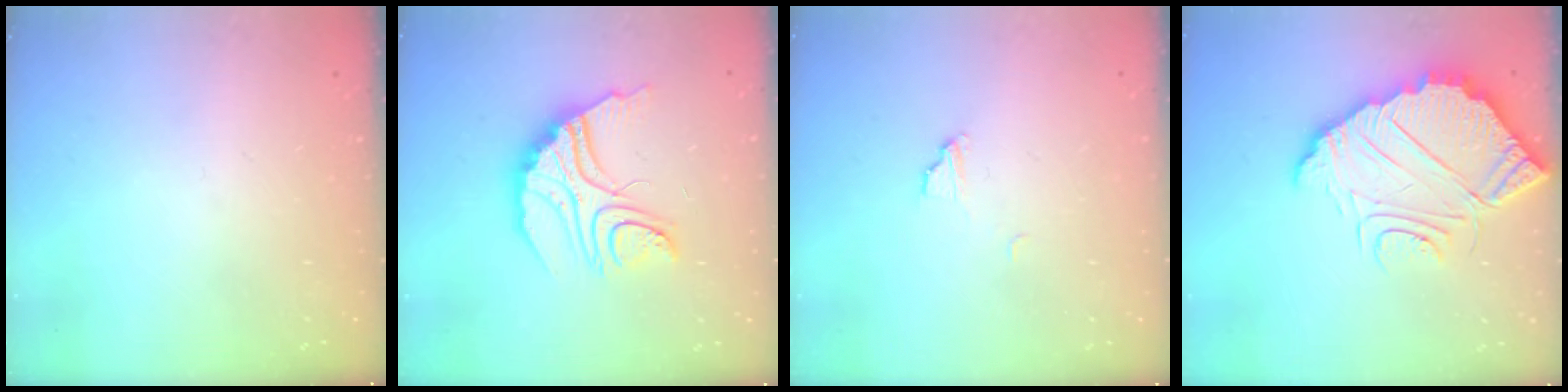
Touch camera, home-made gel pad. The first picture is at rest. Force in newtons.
{"total": 17.0, "press": 16.9, "slide": 1.4}
{"total": 3.5, "press": 3.5, "slide": 0.3}
{"total": 12.7, "press": 12.7, "slide": 0.9}